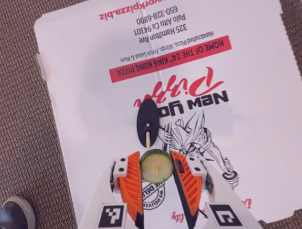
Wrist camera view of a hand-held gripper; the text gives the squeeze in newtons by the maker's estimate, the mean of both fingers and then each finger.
{"total": 7.2, "left": 7.4, "right": 7.0}